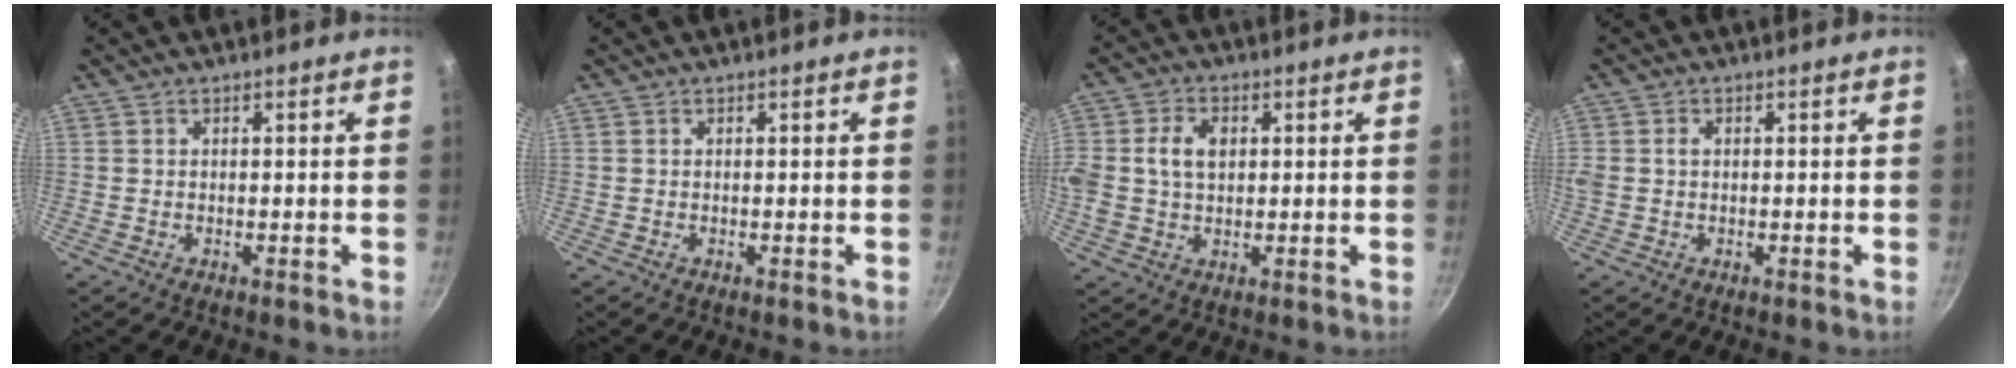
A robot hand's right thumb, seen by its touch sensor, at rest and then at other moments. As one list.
[{"total": 0.0}, {"total": 7.7, "force": [1.3, 5.3, 5.5], "torque": [-0.110, 0.009, 0.029]}, {"total": 2.1, "force": [0.2, 1.6, 1.3], "torque": [-0.035, 0.011, 0.009]}]